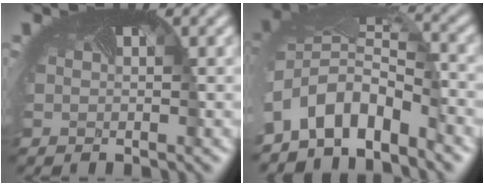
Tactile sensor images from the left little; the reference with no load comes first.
{"total": 7.7, "force": [-4.4, 3.9, 5.0], "torque": [-0.096, -0.009, -0.088]}